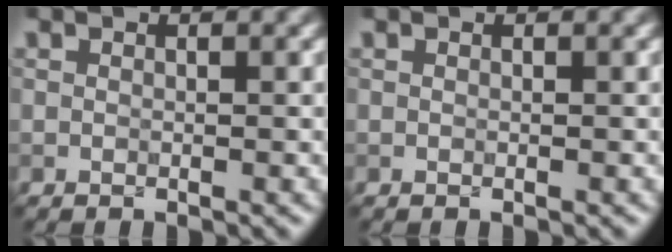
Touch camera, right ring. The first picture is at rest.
{"total": 0.0}